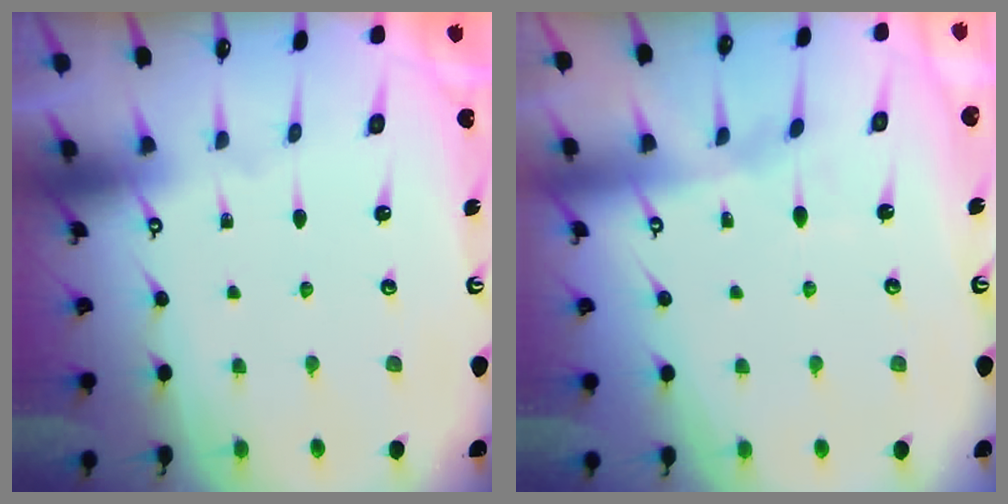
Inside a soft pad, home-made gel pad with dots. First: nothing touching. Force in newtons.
{"total": 5.6, "press": 5.6, "slide": 0.2}